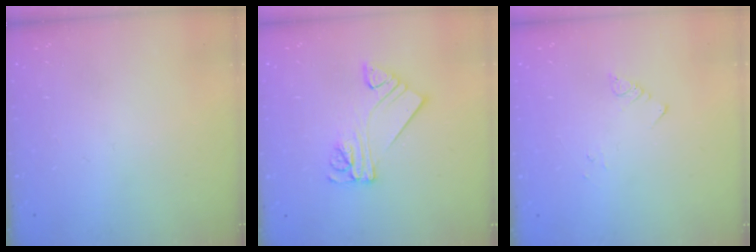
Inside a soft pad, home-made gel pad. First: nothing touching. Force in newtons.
{"total": 9.7, "press": 9.7, "slide": 0.9}
{"total": 1.9, "press": 1.9, "slide": 0.2}